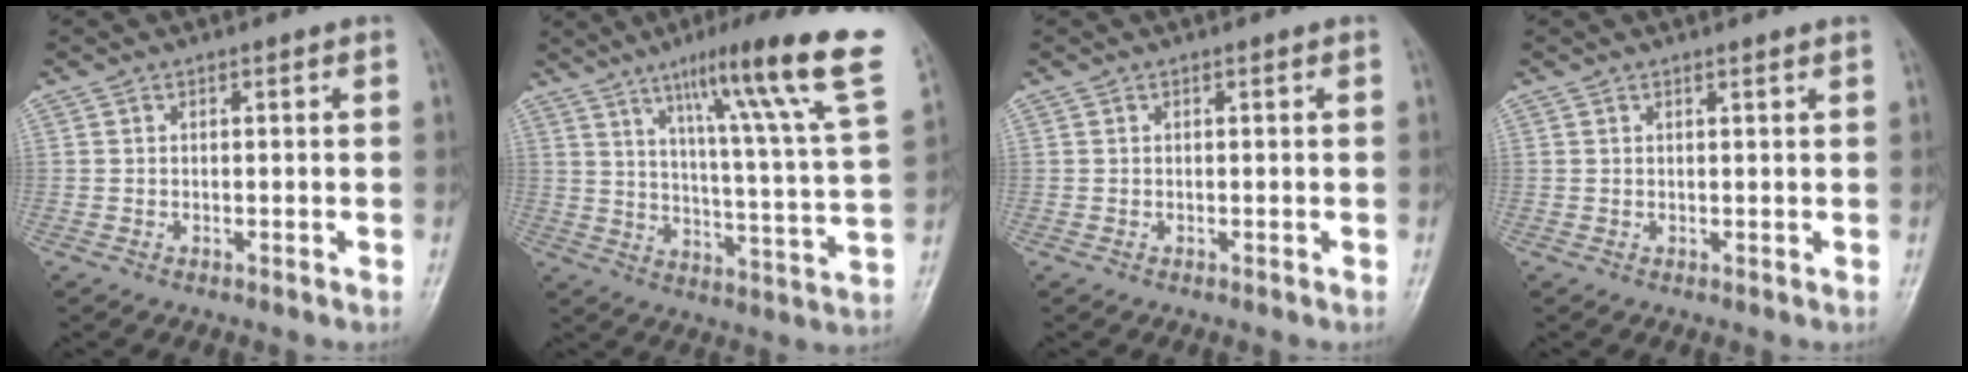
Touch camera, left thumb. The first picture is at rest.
{"total": 22.5, "force": [13.2, 1.4, 18.2], "torque": [-0.246, -0.045, 0.185]}
{"total": 0.0}
{"total": 0.7, "force": [0.6, -0.1, 0.4], "torque": [-0.012, -0.003, 0.011]}